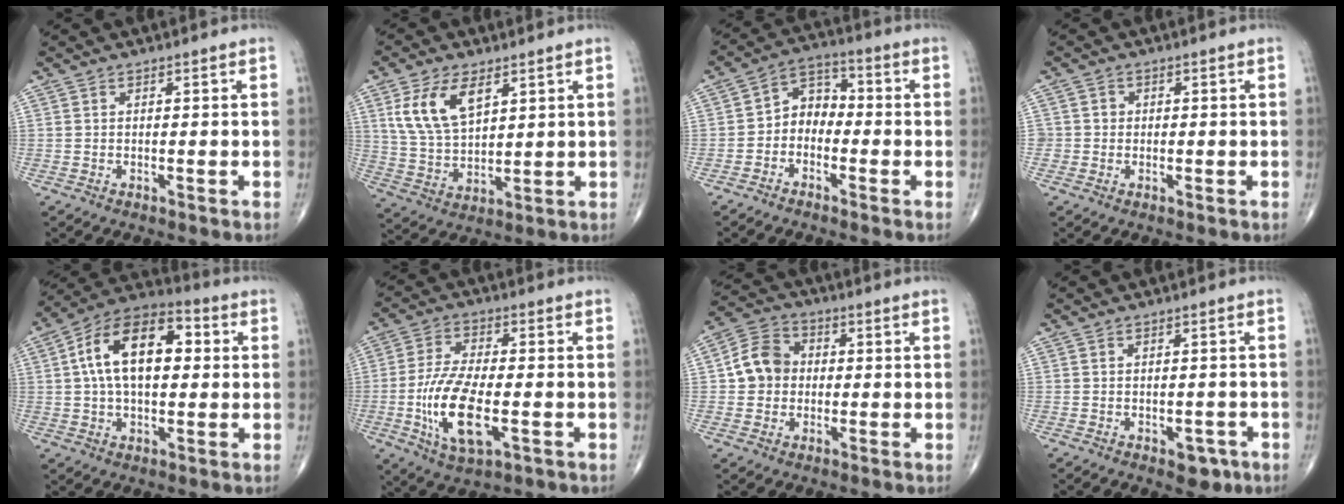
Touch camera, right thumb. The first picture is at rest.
{"total": 11.3, "force": [5.0, 6.0, 8.2], "torque": [-0.148, -0.018, 0.105]}
{"total": 6.3, "force": [-1.7, 4.9, 3.6], "torque": [-0.032, 0.036, -0.049]}
{"total": 2.0, "force": [-0.2, 2.0, 0.0], "torque": [0.018, 0.009, -0.006]}
{"total": 17.3, "force": [2.9, 9.8, 13.9], "torque": [-0.218, 0.028, 0.041]}
{"total": 13.9, "force": [-3.3, 5.8, 12.2], "torque": [-0.244, 0.001, -0.056]}
{"total": 8.3, "force": [0.1, 7.2, 4.1], "torque": [-0.055, 0.021, -0.011]}
{"total": 3.5, "force": [-1.7, 2.2, 2.2], "torque": [-0.009, 0.008, -0.018]}